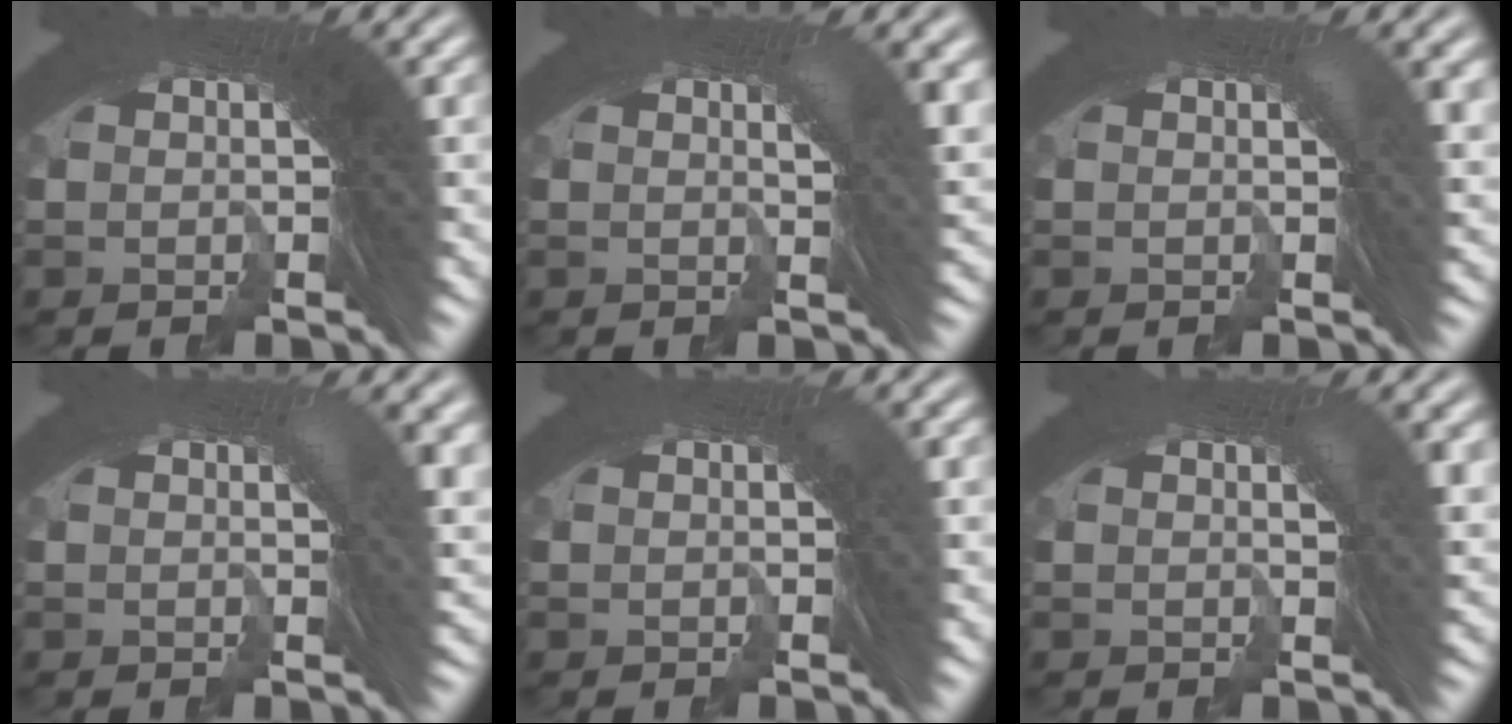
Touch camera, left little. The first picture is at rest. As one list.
[{"total": 1.6, "force": [0.6, 0.2, 1.5], "torque": [-0.025, 0.001, 0.008]}, {"total": 0.5, "force": [0.0, -0.2, 0.5], "torque": [-0.009, 0.001, -0.001]}, {"total": 1.2, "force": [0.2, 0.1, 1.2], "torque": [-0.016, 0.001, 0.001]}, {"total": 0.6, "force": [-0.3, -0.2, -0.4], "torque": [0.003, 0.001, -0.004]}, {"total": 0.7, "force": [0.2, -0.3, 0.6], "torque": [-0.015, -0.003, 0.004]}]